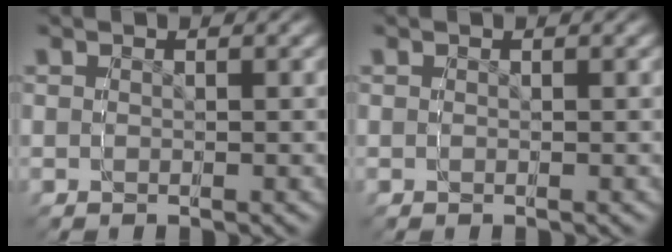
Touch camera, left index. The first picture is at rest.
{"total": 0.0}